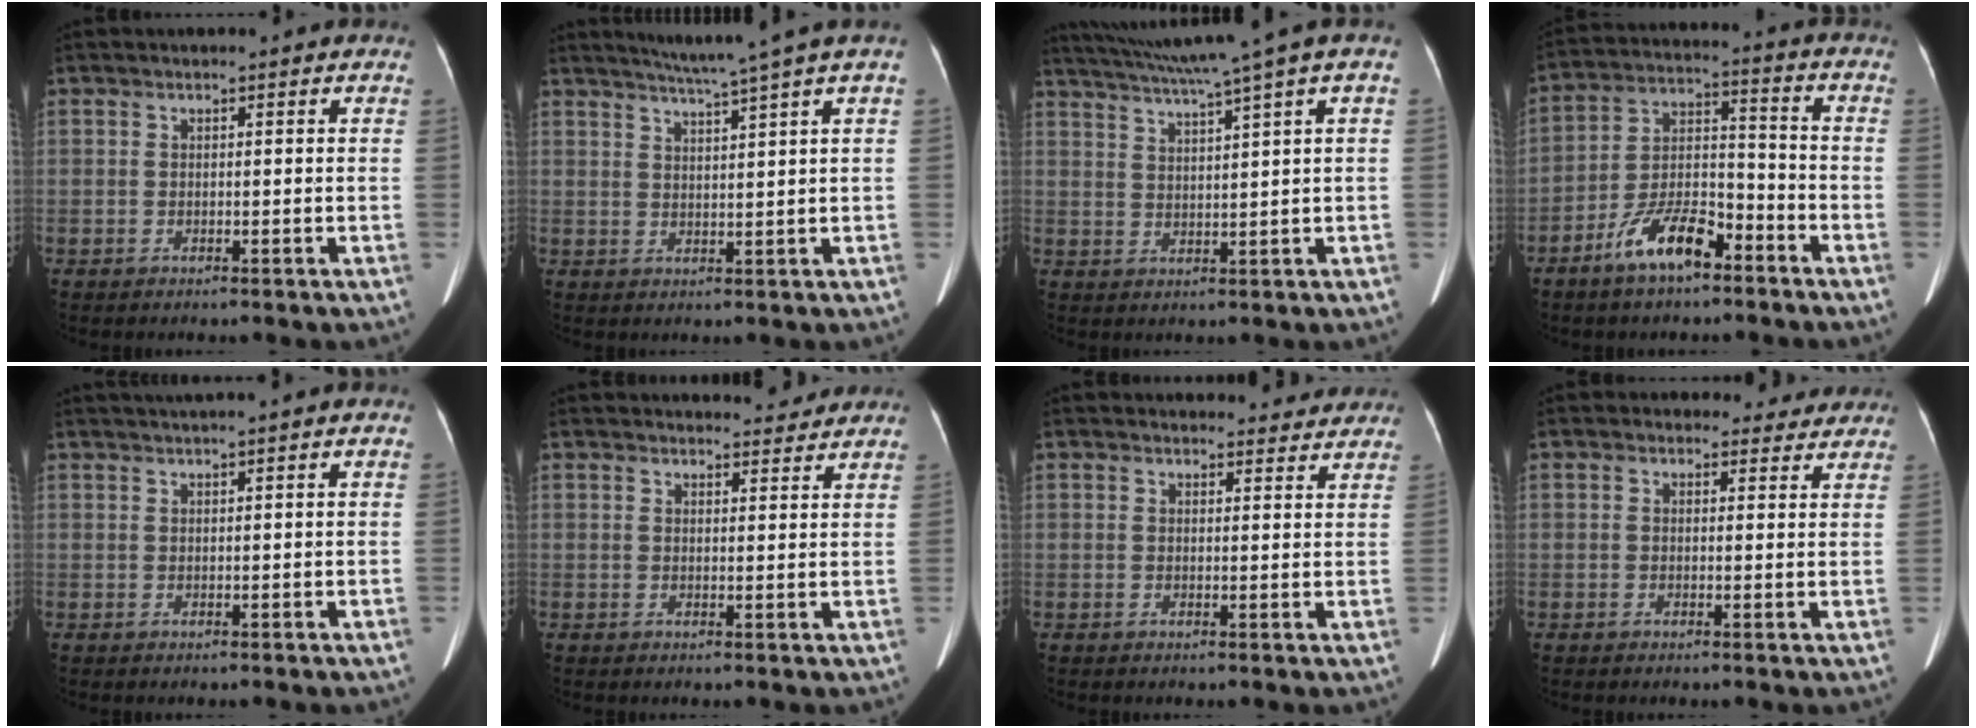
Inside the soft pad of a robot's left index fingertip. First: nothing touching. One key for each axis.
{"total": 6.3, "fx": 4.8, "fy": -1.9, "fz": 3.5, "tx": -0.055, "ty": 0.003, "tz": 0.076}
{"total": 10.3, "fx": 7.3, "fy": -1.8, "fz": 6.9, "tx": -0.118, "ty": 0.018, "tz": 0.112}
{"total": 10.5, "fx": -6.9, "fy": 3.4, "fz": 7.1, "tx": -0.146, "ty": 0.005, "tz": -0.128}
{"total": 1.8, "fx": 1.3, "fy": -0.5, "fz": 1.2, "tx": -0.024, "ty": 0.014, "tz": 0.031}
{"total": 5.0, "fx": 4.8, "fy": 1.1, "fz": 0.6, "tx": -0.002, "ty": 0.001, "tz": 0.051}
{"total": 5.6, "fx": 5.3, "fy": 1.7, "fz": 0.5, "tx": 0.006, "ty": 0.003, "tz": 0.048}
{"total": 4.0, "fx": 3.4, "fy": 2.2, "fz": 0.0, "tx": 0.011, "ty": 0.001, "tz": 0.026}